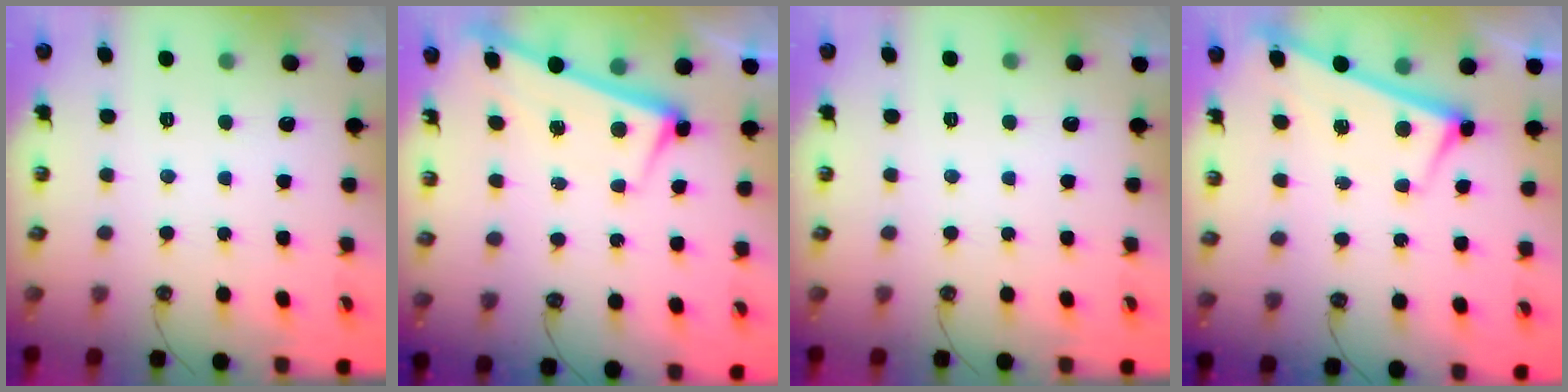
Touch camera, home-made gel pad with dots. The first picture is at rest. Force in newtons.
{"total": 2.9, "press": 2.8, "slide": 0.4}
{"total": 0.0}
{"total": 2.8, "press": 2.8, "slide": 0.4}